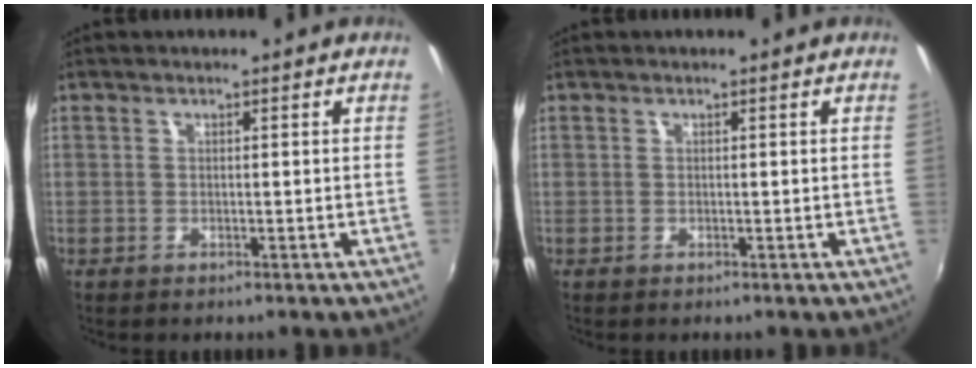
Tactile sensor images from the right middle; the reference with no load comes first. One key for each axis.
{"total": 0.0}